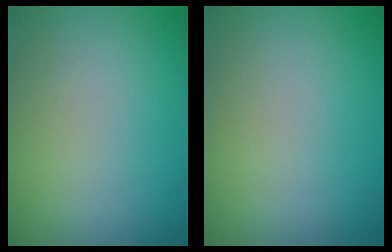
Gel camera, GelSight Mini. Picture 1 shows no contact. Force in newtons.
{"total": 0.0}